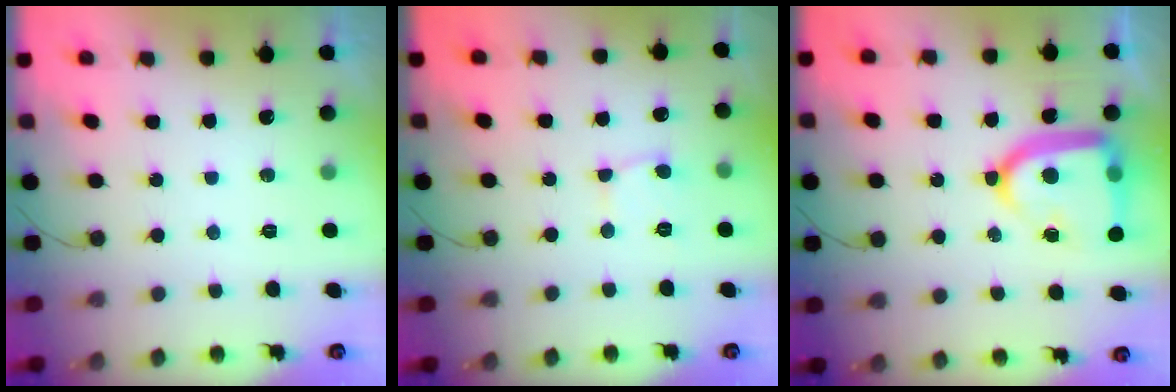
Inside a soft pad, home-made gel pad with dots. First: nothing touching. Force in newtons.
{"total": 3.3, "press": 3.3, "slide": 0.2}
{"total": 17.7, "press": 17.6, "slide": 1.4}